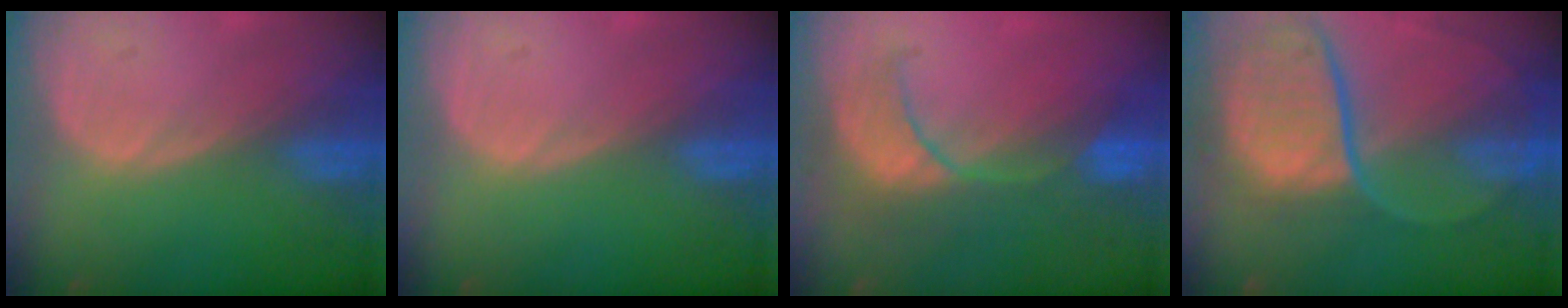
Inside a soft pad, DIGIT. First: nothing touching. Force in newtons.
{"total": 0.0}
{"total": 8.1, "press": 7.9, "slide": 1.6}
{"total": 11.8, "press": 9.8, "slide": 6.6}